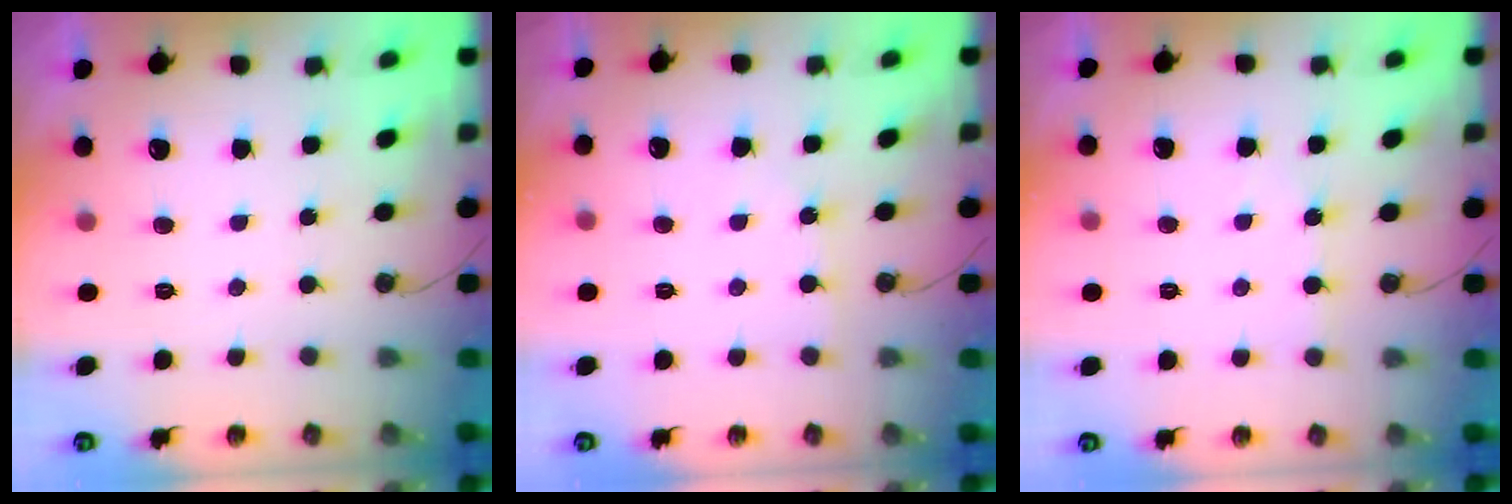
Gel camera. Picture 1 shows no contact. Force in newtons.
{"total": 3.5, "press": 3.5, "slide": 0.5}
{"total": 3.0, "press": 3.0, "slide": 0.4}